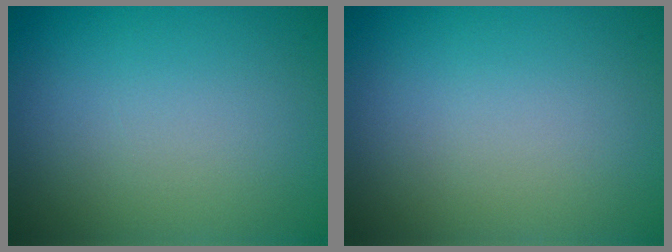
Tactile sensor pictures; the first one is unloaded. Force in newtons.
{"total": 0.0}